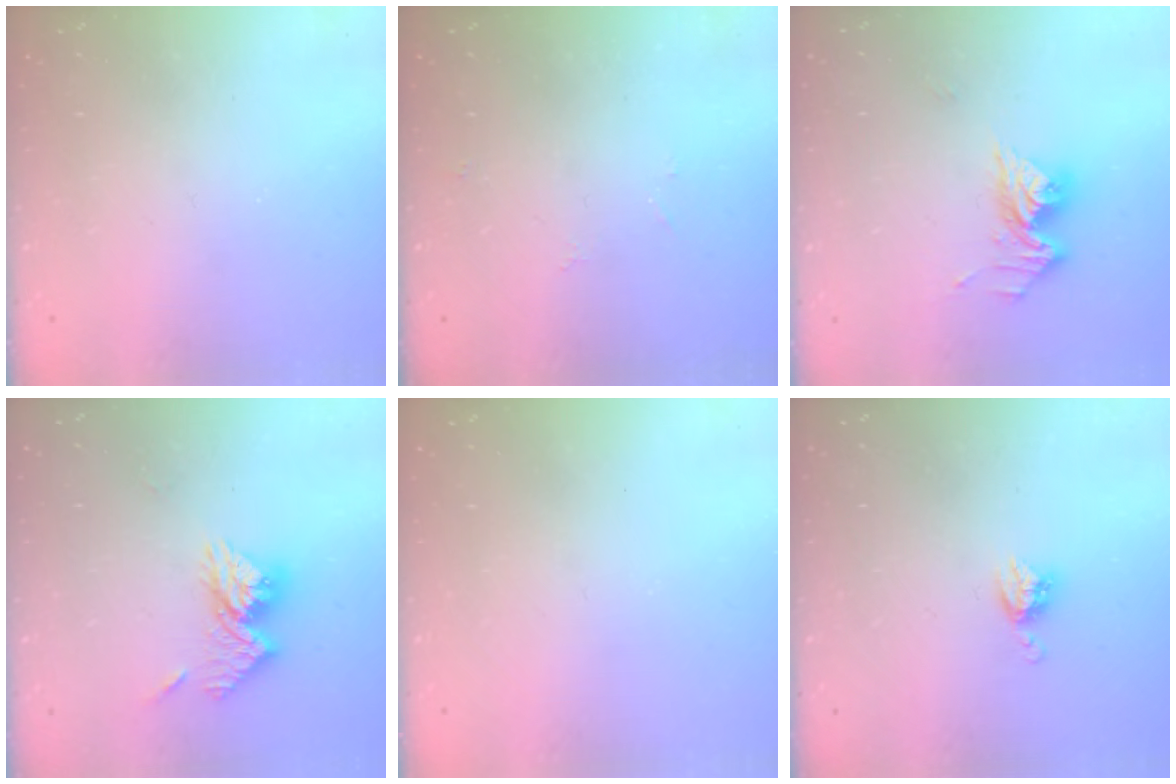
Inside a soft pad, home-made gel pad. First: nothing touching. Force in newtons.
{"total": 2.9, "press": 2.8, "slide": 0.8}
{"total": 11.2, "press": 11.1, "slide": 1.1}
{"total": 11.0, "press": 11.0, "slide": 0.7}
{"total": 0.0}
{"total": 5.3, "press": 5.3, "slide": 0.1}